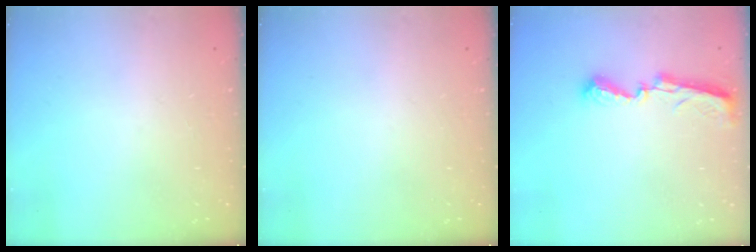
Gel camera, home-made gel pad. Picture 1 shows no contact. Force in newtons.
{"total": 0.0}
{"total": 8.9, "press": 8.9, "slide": 0.2}